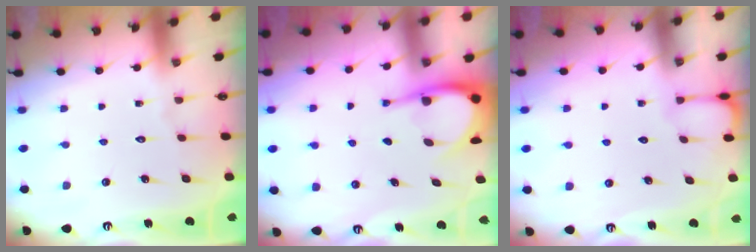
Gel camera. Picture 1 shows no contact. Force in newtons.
{"total": 5.8, "press": 5.8, "slide": 0.3}
{"total": 0.9, "press": 0.9, "slide": 0.0}